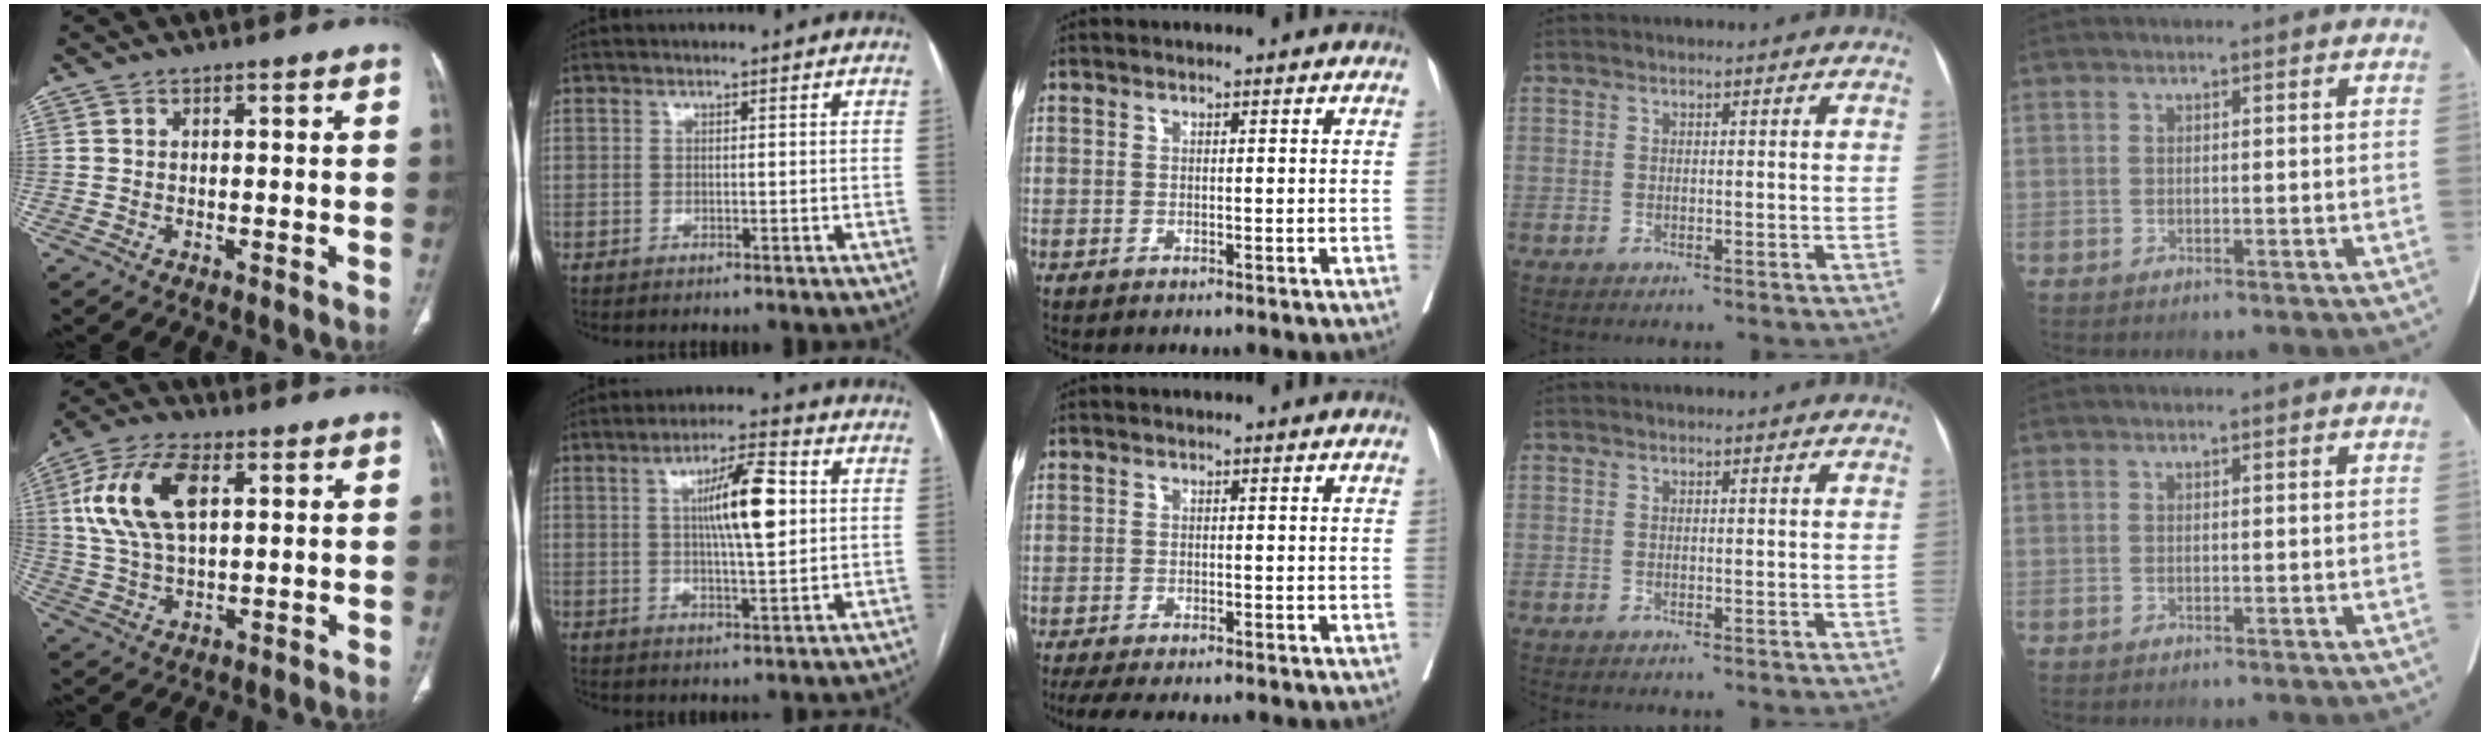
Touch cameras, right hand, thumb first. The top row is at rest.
{"thumb": {"total": 14.7, "force": [4.1, 7.7, 11.8], "torque": [-0.238, 0.007, 0.079]}, "index": {"total": 10.1, "force": [2.0, 1.8, 9.7], "torque": [-0.165, 0.011, 0.032]}, "middle": {"total": 8.0, "force": [-6.8, 1.8, 3.9], "torque": [-0.055, -0.008, -0.100]}}